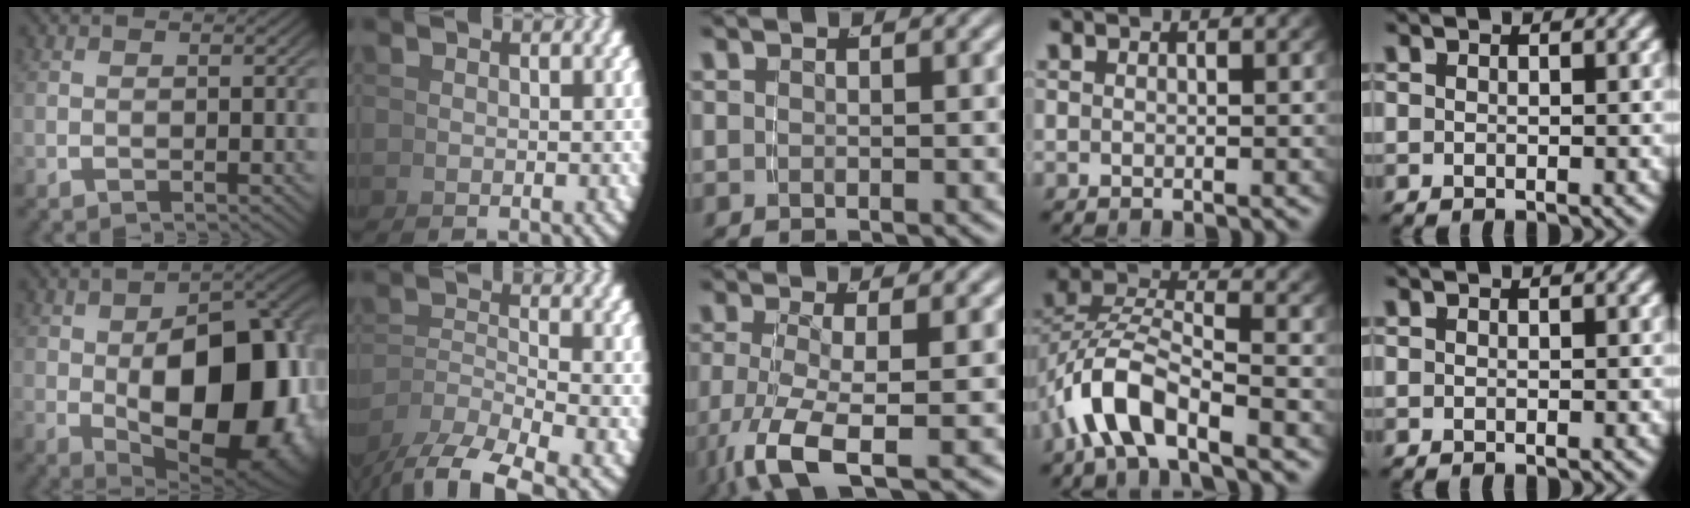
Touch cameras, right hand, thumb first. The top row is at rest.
{"thumb": {"total": 21.3, "force": [-2.8, 12.8, 16.8], "torque": [-0.267, -0.076, 0.000]}, "index": {"total": 5.3, "force": [-3.4, 2.7, 3.1], "torque": [-0.059, -0.013, -0.048]}, "middle": {"total": 6.0, "force": [-2.8, 2.2, 4.9], "torque": [-0.122, -0.040, -0.026]}, "ring": {"total": 6.2, "force": [-1.9, 4.0, 4.4], "torque": [-0.113, -0.012, -0.038]}}